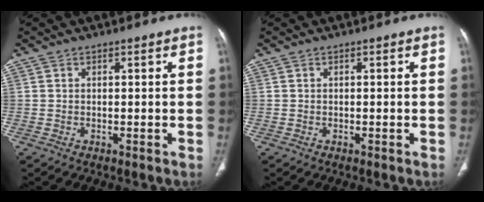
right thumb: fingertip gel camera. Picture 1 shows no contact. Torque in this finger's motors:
{"motor_torque": [-0.15, -0.13, -0.39, 0.27, 0.03]}